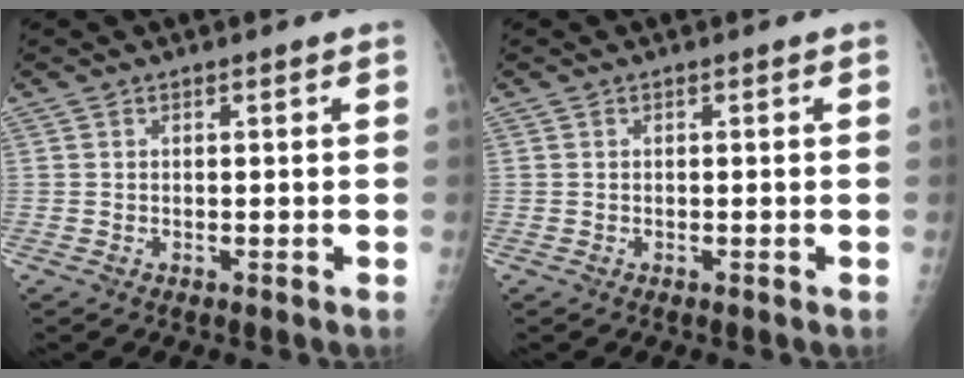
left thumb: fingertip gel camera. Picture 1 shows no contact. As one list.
[{"total": 0.0}]